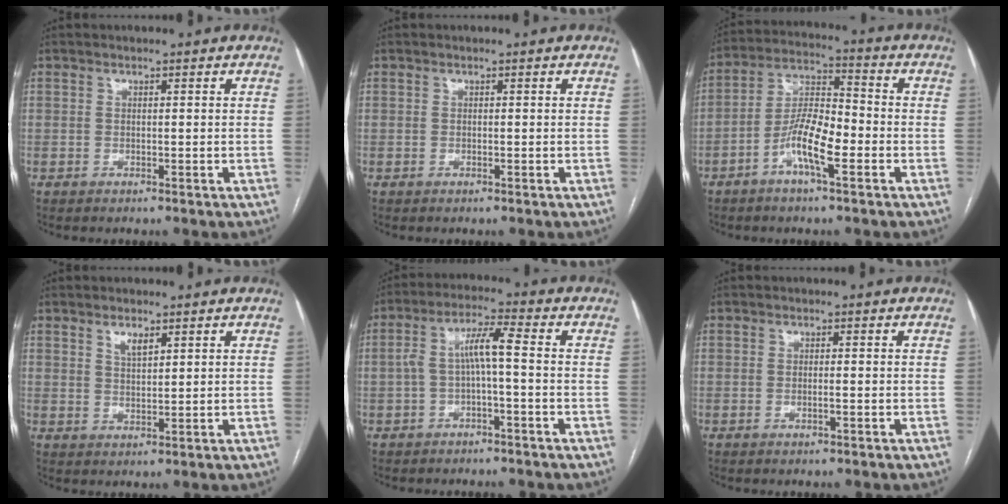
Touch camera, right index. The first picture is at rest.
{"total": 0.0}
{"total": 9.7, "force": [-4.1, 2.3, 8.5], "torque": [-0.170, 0.012, -0.076]}
{"total": 2.7, "force": [1.6, 1.2, 1.8], "torque": [-0.036, 0.000, 0.035]}
{"total": 6.3, "force": [-1.0, 0.9, 6.1], "torque": [-0.120, 0.033, -0.015]}
{"total": 1.0, "force": [-0.5, 0.1, 0.8], "torque": [-0.018, 0.000, -0.008]}